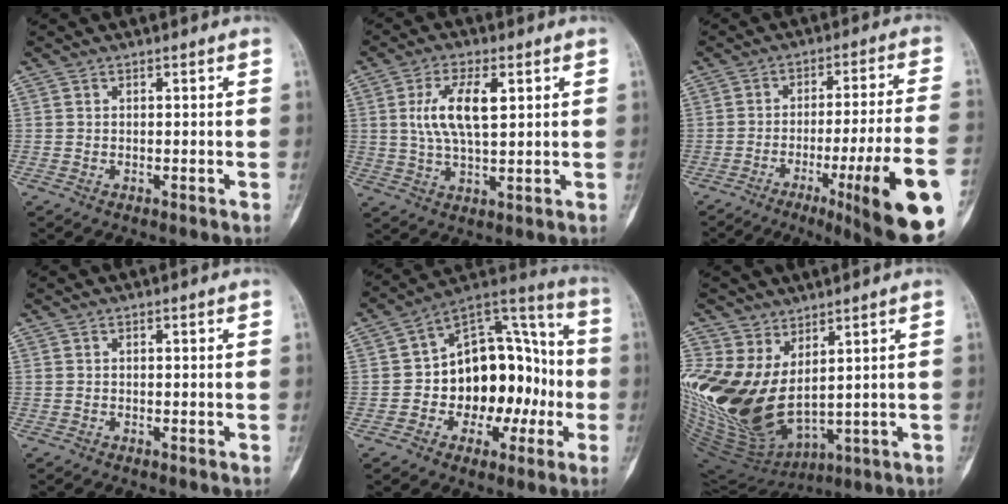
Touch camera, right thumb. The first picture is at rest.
{"total": 9.6, "force": [2.5, 4.0, 8.3], "torque": [-0.161, -0.003, 0.048]}
{"total": 20.2, "force": [-8.1, 1.5, 18.4], "torque": [-0.221, 0.012, -0.113]}
{"total": 0.0}
{"total": 19.6, "force": [-2.8, 13.2, 14.2], "torque": [-0.146, 0.059, -0.038]}
{"total": 20.1, "force": [4.2, 12.0, 15.5], "torque": [-0.338, -0.043, 0.113]}